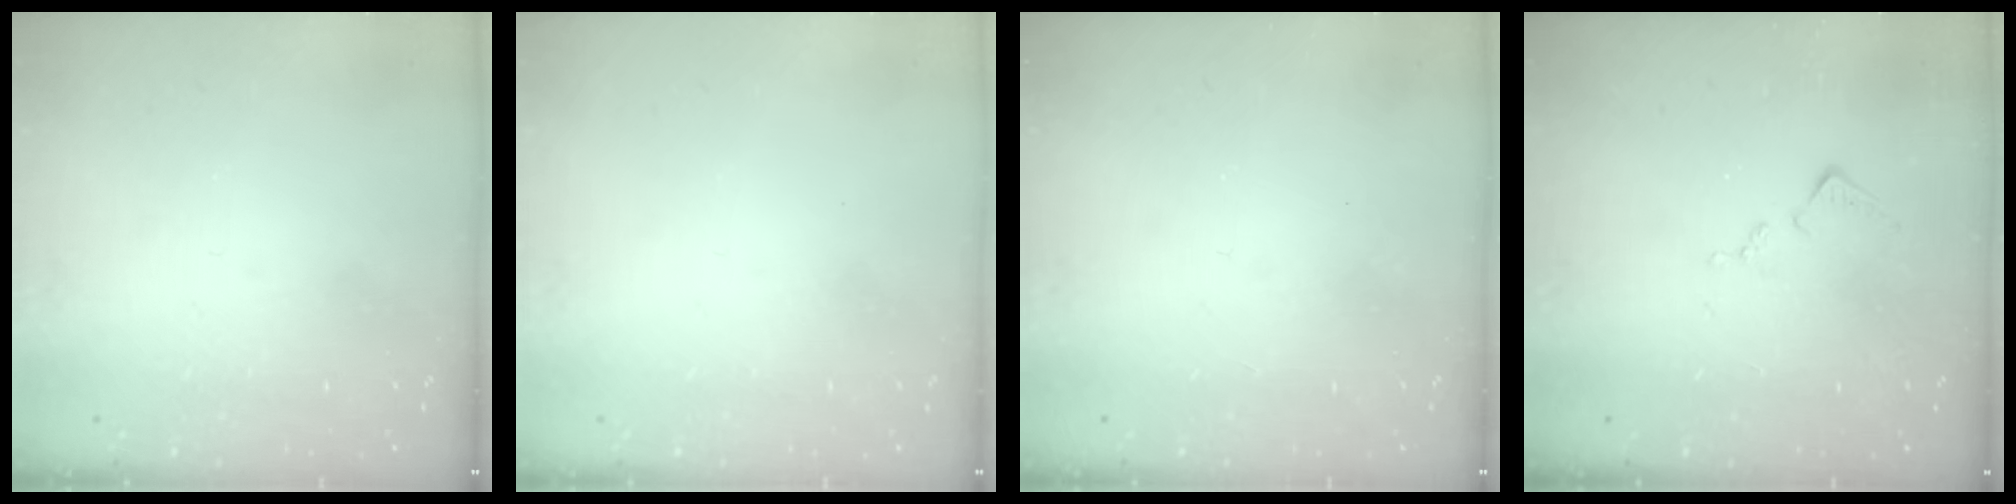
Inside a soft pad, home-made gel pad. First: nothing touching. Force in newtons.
{"total": 0.0}
{"total": 1.0, "press": 0.9, "slide": 0.1}
{"total": 8.0, "press": 8.0, "slide": 0.4}